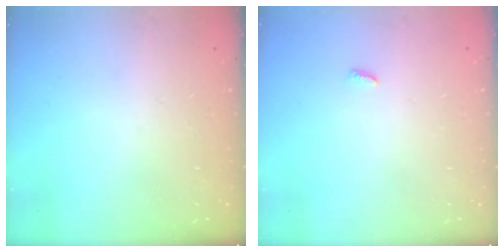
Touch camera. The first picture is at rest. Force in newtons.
{"total": 2.4, "press": 2.4, "slide": 0.2}